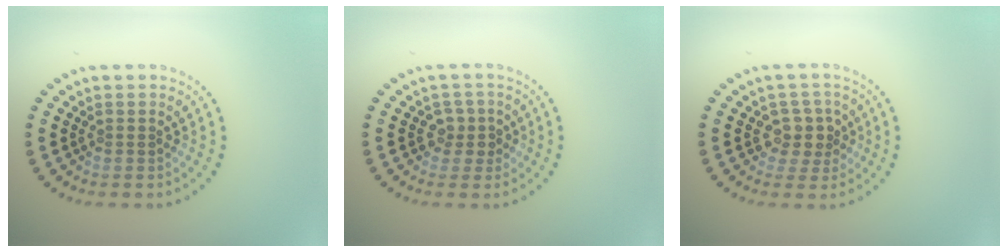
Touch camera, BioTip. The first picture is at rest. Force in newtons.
{"total": 1.8, "press": 1.5, "slide": 1.1}
{"total": 2.7, "press": 2.3, "slide": 1.4}